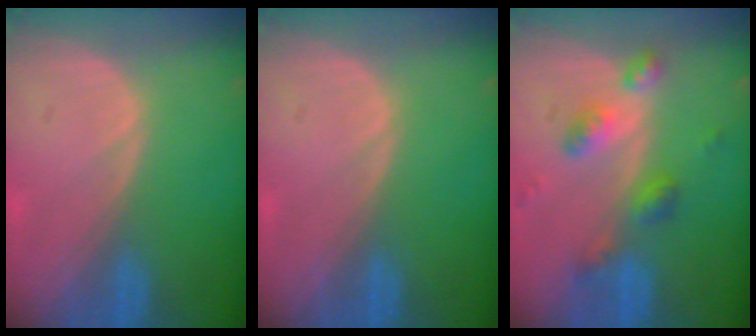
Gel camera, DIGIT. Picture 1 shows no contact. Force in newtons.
{"total": 0.0}
{"total": 6.2, "press": 5.4, "slide": 3.0}